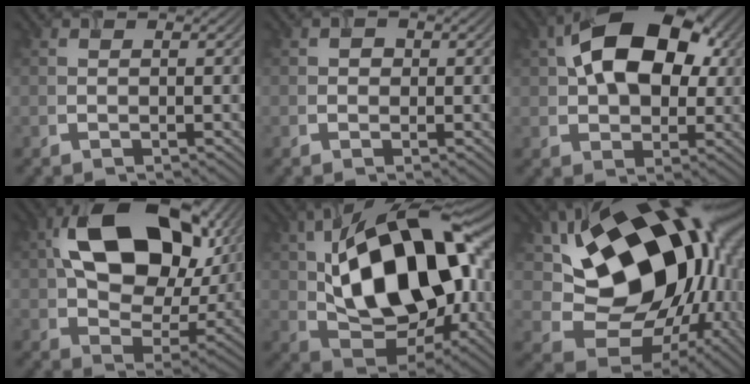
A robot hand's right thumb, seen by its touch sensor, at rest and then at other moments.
{"total": 0.7, "force": [-0.1, 0.7, 0.1], "torque": [0.000, -0.001, -0.007]}
{"total": 15.2, "force": [3.9, 9.6, 11.1], "torque": [-0.175, 0.025, 0.053]}
{"total": 18.4, "force": [5.3, 11.7, 13.1], "torque": [-0.244, 0.007, 0.095]}
{"total": 18.3, "force": [2.4, 10.5, 14.9], "torque": [-0.262, 0.019, 0.035]}
{"total": 20.2, "force": [3.6, 14.1, 14.0], "torque": [-0.244, -0.029, 0.078]}